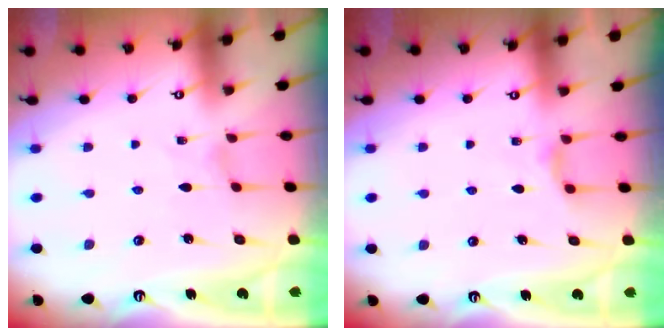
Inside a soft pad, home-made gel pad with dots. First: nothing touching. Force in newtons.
{"total": 3.5, "press": 3.4, "slide": 0.5}